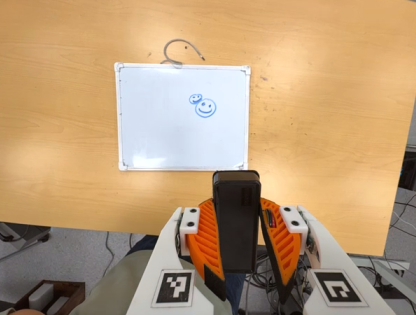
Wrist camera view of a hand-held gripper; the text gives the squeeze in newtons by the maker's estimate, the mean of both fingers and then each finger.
{"total": 9.2, "left": 7.7, "right": 10.6}